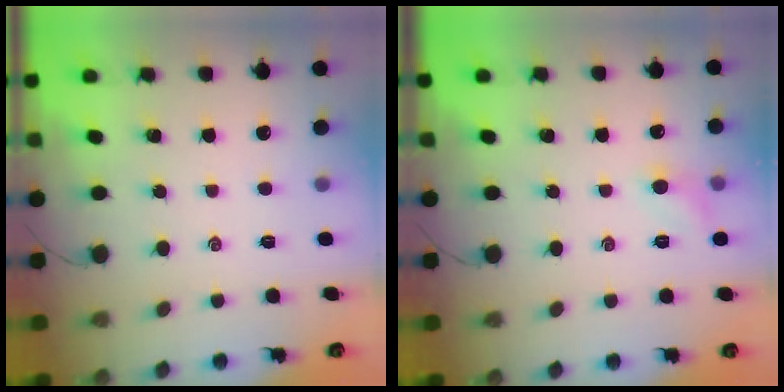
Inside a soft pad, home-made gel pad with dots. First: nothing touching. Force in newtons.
{"total": 5.9, "press": 5.6, "slide": 1.7}